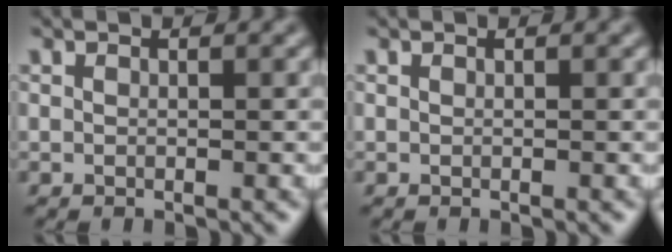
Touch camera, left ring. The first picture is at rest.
{"total": 0.0}